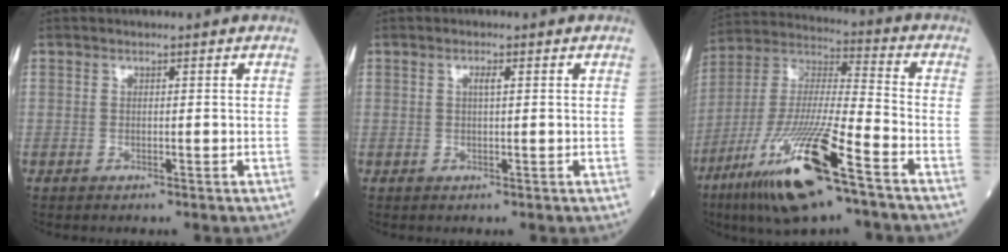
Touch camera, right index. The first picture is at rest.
{"total": 1.2, "force": [0.4, 0.1, 1.1], "torque": [-0.023, 0.002, 0.005]}
{"total": 19.2, "force": [-10.5, 1.8, 16.0], "torque": [-0.346, -0.048, -0.196]}